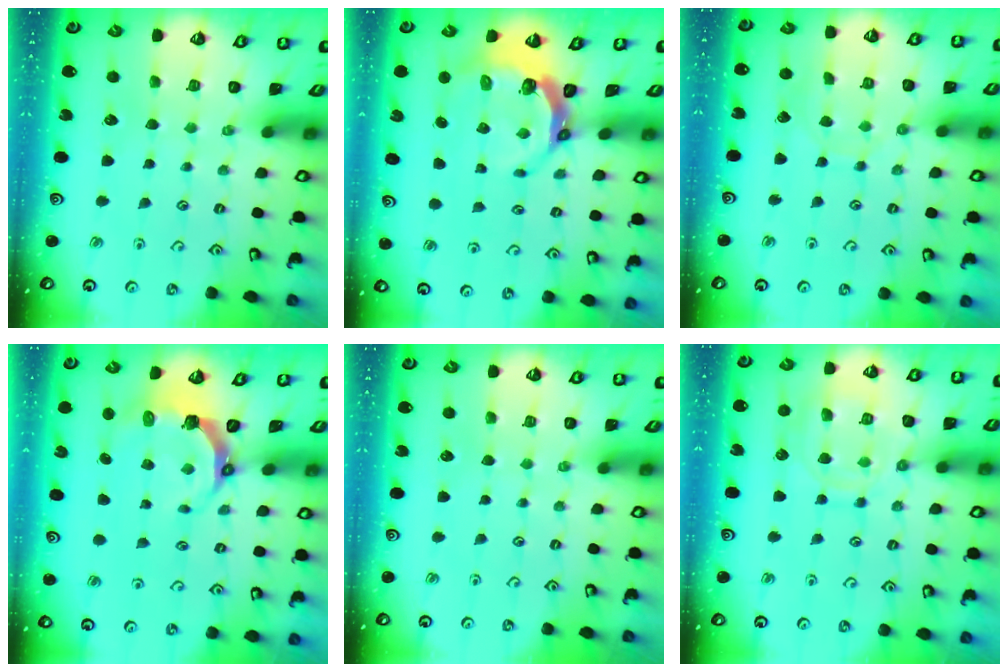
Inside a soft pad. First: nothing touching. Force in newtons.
{"total": 6.2, "press": 5.1, "slide": 3.6}
{"total": 6.4, "press": 6.4, "slide": 0.5}
{"total": 7.3, "press": 5.5, "slide": 4.8}
{"total": 0.0}
{"total": 12.9, "press": 12.8, "slide": 1.1}